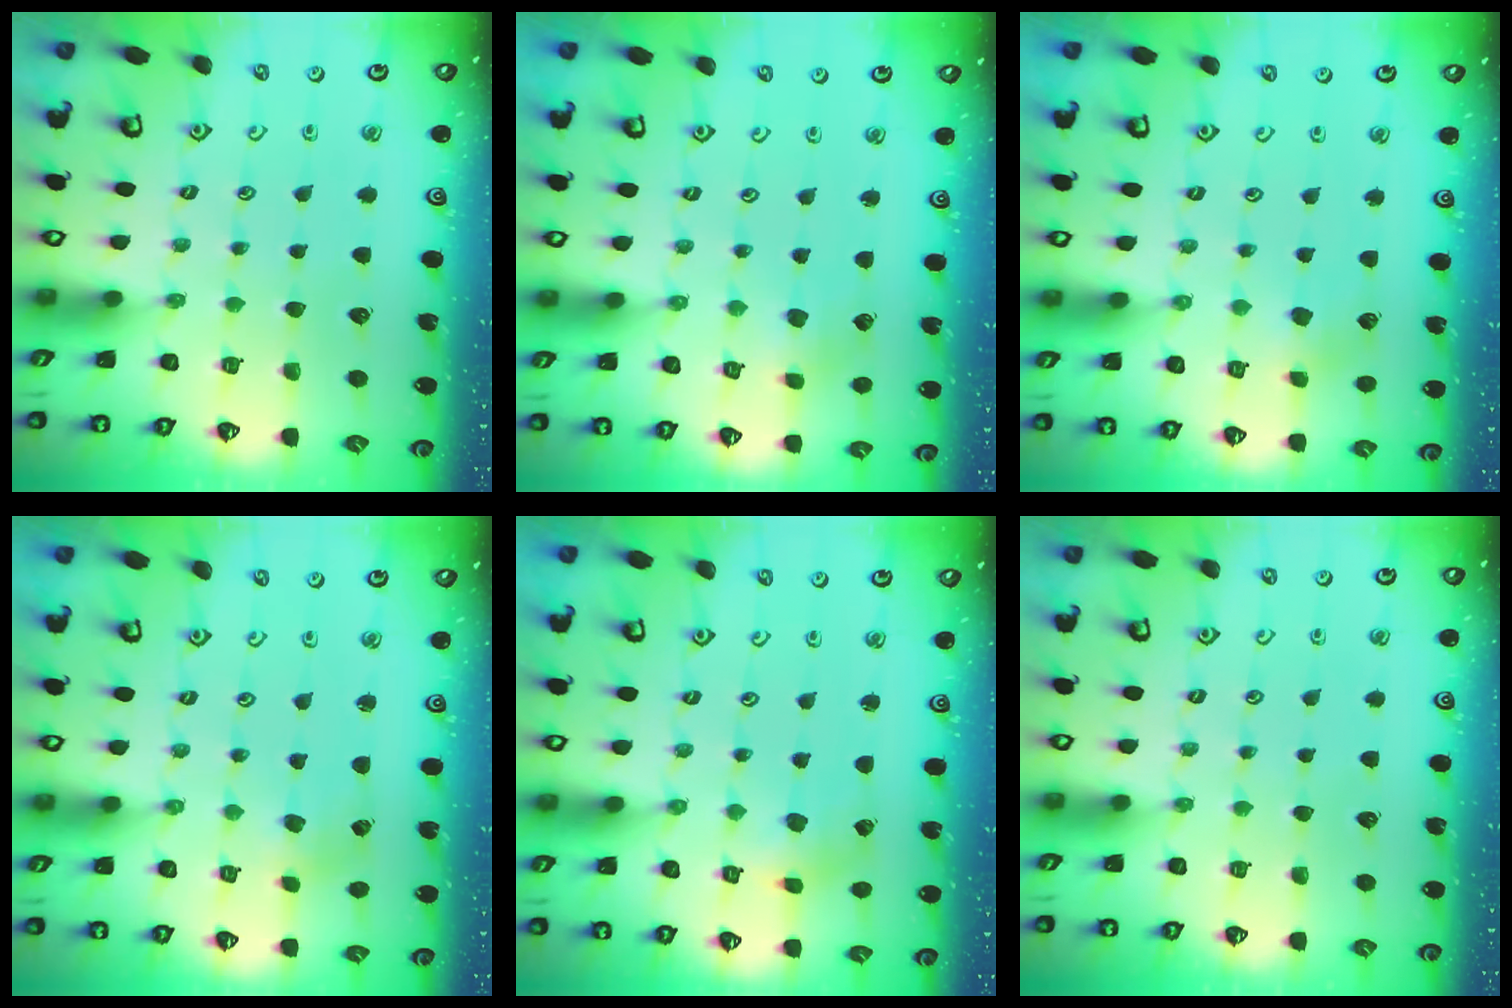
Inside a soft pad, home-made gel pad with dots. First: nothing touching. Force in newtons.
{"total": 2.8, "press": 2.8, "slide": 0.4}
{"total": 4.0, "press": 3.9, "slide": 0.4}
{"total": 2.8, "press": 2.8, "slide": 0.3}
{"total": 1.2, "press": 1.2, "slide": 0.2}
{"total": 0.0}